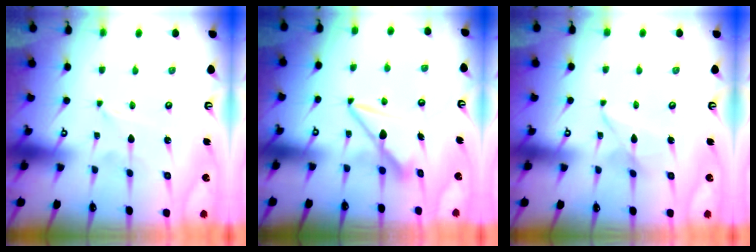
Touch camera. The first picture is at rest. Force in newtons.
{"total": 8.3, "press": 8.3, "slide": 0.5}
{"total": 3.7, "press": 3.7, "slide": 0.4}